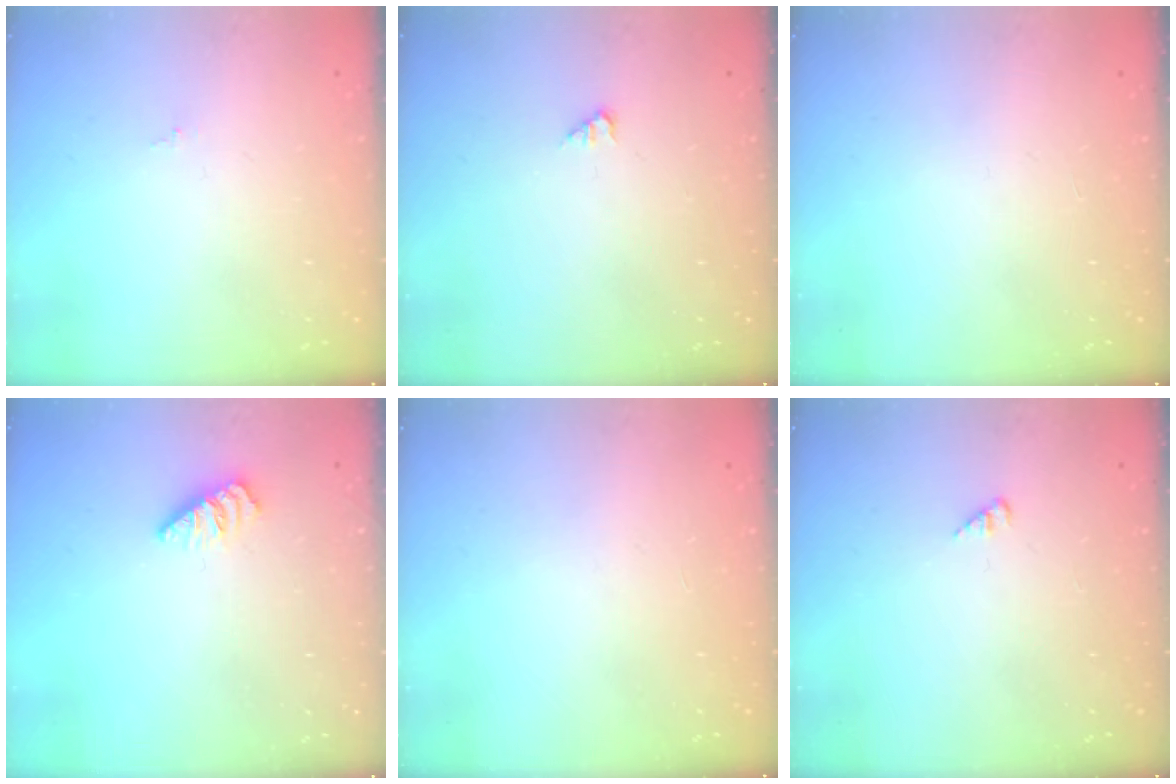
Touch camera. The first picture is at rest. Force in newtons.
{"total": 1.2, "press": 1.1, "slide": 0.2}
{"total": 0.0}
{"total": 0.0}
{"total": 0.0}
{"total": 2.1, "press": 2.1, "slide": 0.3}